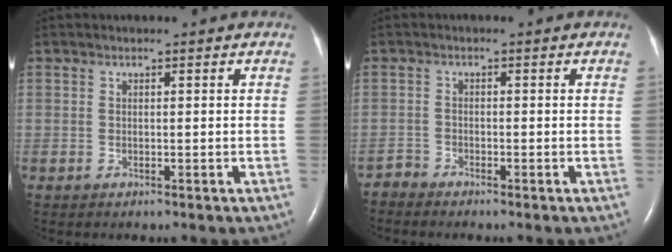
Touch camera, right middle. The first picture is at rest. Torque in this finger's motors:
{"motor_torque": [-0.28, -0.06, 0.00, -0.02]}